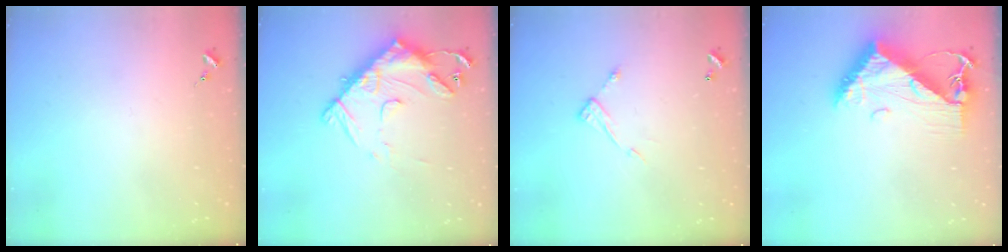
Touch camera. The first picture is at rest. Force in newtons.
{"total": 15.5, "press": 15.4, "slide": 1.5}
{"total": 7.5, "press": 7.5, "slide": 0.2}
{"total": 10.2, "press": 10.2, "slide": 1.0}